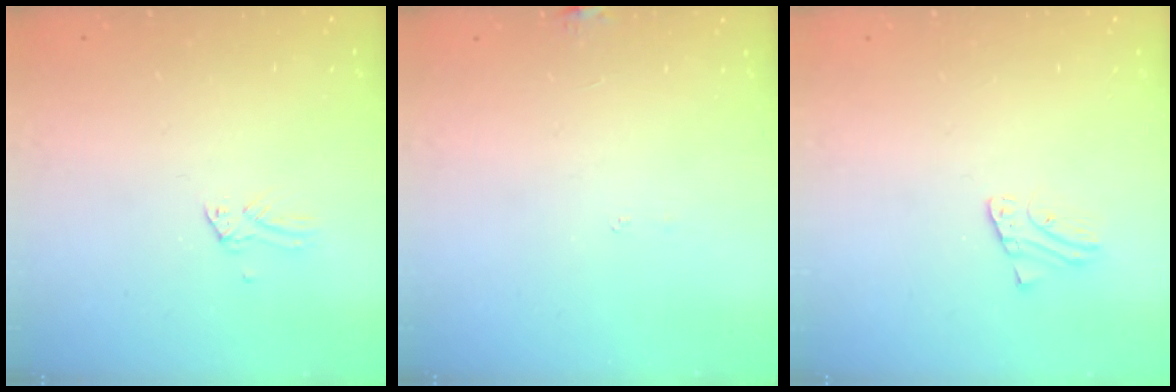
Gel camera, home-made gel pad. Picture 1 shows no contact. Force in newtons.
{"total": 6.1, "press": 6.1, "slide": 0.5}
{"total": 1.2, "press": 1.2, "slide": 0.1}